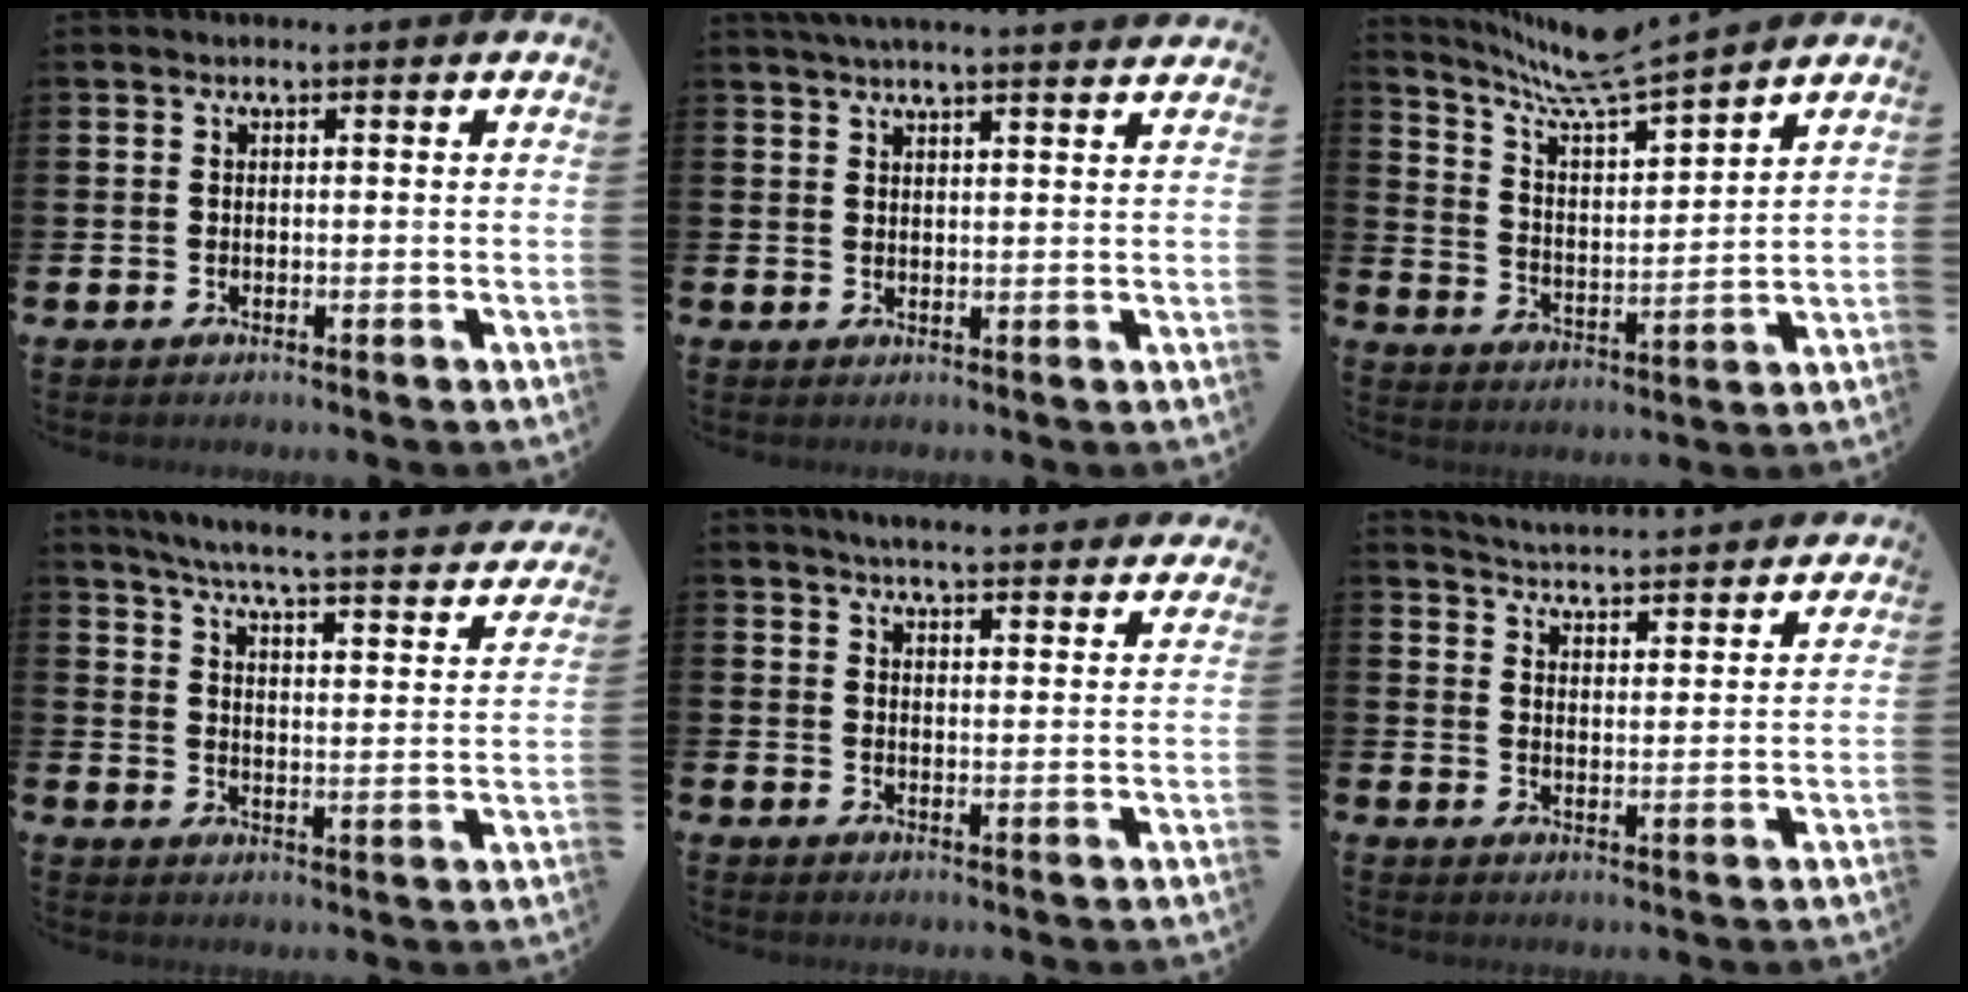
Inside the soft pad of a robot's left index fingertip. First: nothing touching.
{"total": 3.6, "force": [3.5, -0.7, 0.7], "torque": [-0.016, -0.012, 0.063]}
{"total": 7.8, "force": [7.4, -0.4, 2.4], "torque": [-0.077, -0.056, 0.128]}
{"total": 5.1, "force": [4.6, 0.0, 2.3], "torque": [-0.068, -0.043, 0.069]}
{"total": 4.9, "force": [4.9, -0.2, 0.6], "torque": [-0.022, -0.031, 0.086]}
{"total": 4.8, "force": [4.8, -0.2, 0.0], "torque": [-0.016, -0.044, 0.081]}